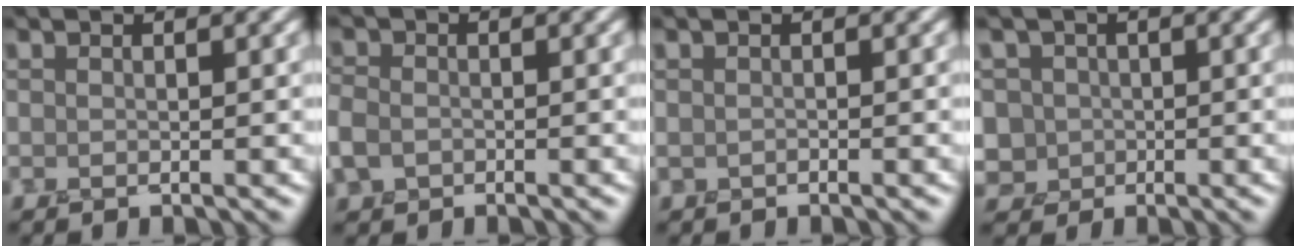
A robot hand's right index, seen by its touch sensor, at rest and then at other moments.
{"total": 1.8, "force": [-0.5, 1.6, 0.6], "torque": [-0.016, 0.004, -0.019]}
{"total": 0.0}
{"total": 4.3, "force": [1.1, 4.1, 0.7], "torque": [-0.005, 0.032, 0.005]}